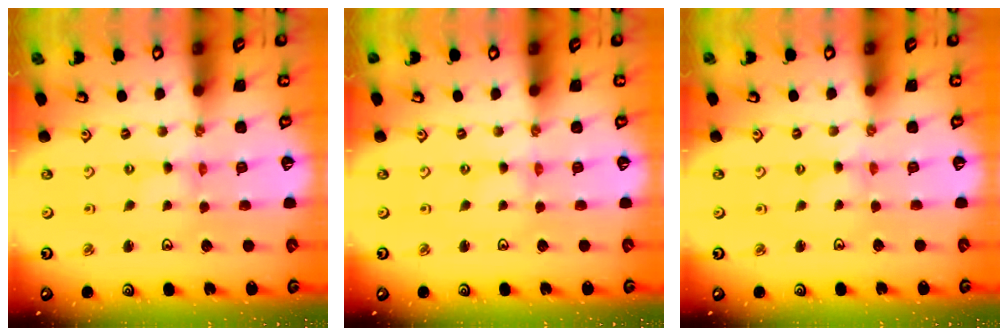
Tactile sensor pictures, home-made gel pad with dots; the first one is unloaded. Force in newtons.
{"total": 0.0}
{"total": 1.7, "press": 1.6, "slide": 0.3}